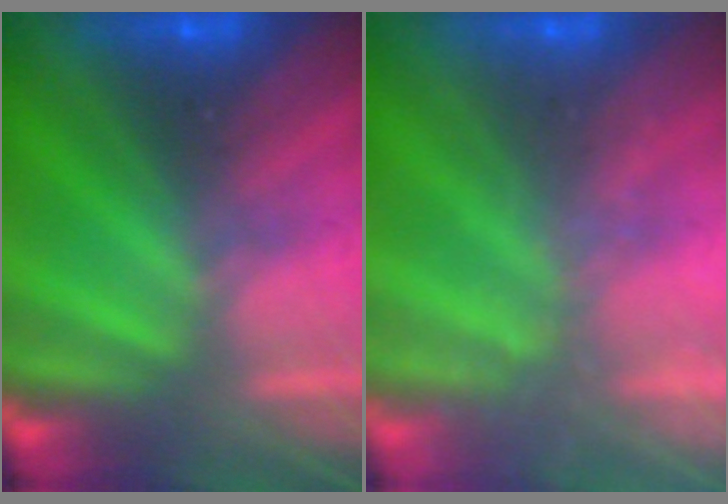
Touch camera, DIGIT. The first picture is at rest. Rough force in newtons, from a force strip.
{"total": 1.6}